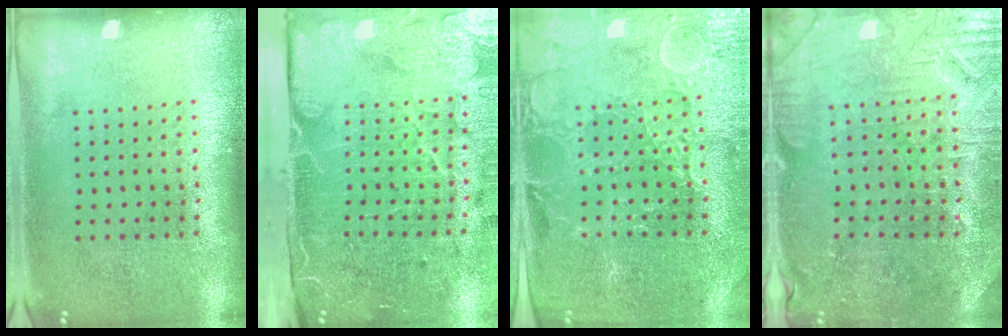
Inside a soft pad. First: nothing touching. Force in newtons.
{"total": 5.1, "press": 4.0, "slide": 3.2}
{"total": 1.9, "press": 1.8, "slide": 0.5}
{"total": 1.7, "press": 1.6, "slide": 0.5}